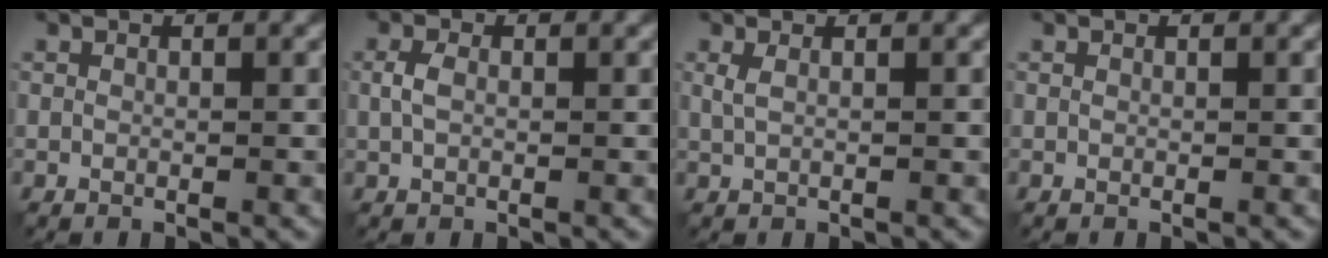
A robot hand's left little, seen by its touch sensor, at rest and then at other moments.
{"total": 1.6, "force": [0.0, 1.0, 1.2], "torque": [-0.031, 0.004, -0.002]}
{"total": 1.2, "force": [0.4, 0.4, 1.0], "torque": [-0.019, 0.003, 0.009]}
{"total": 0.0}